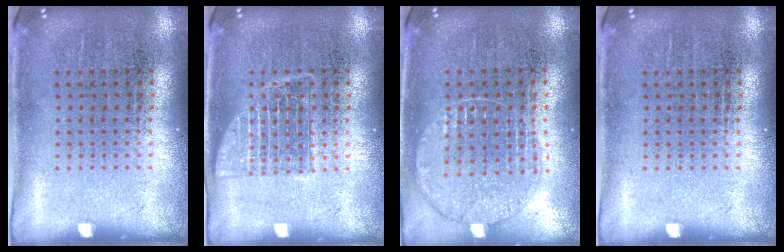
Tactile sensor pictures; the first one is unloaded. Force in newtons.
{"total": 2.2, "press": 2.1, "slide": 0.5}
{"total": 1.0, "press": 1.0, "slide": 0.1}
{"total": 0.0}